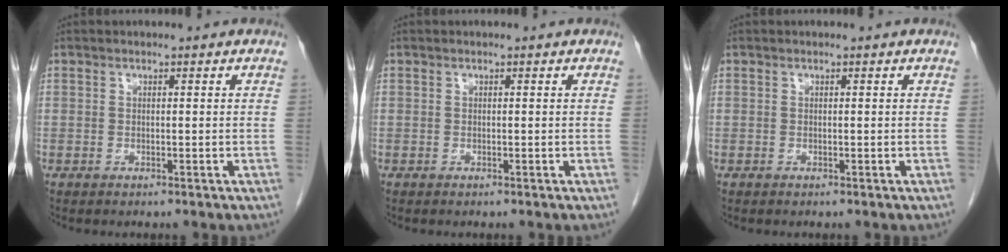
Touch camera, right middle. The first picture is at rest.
{"total": 0.0}
{"total": 0.0}